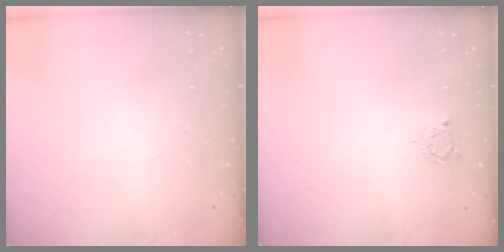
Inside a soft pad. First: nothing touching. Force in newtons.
{"total": 3.0, "press": 3.0, "slide": 0.3}